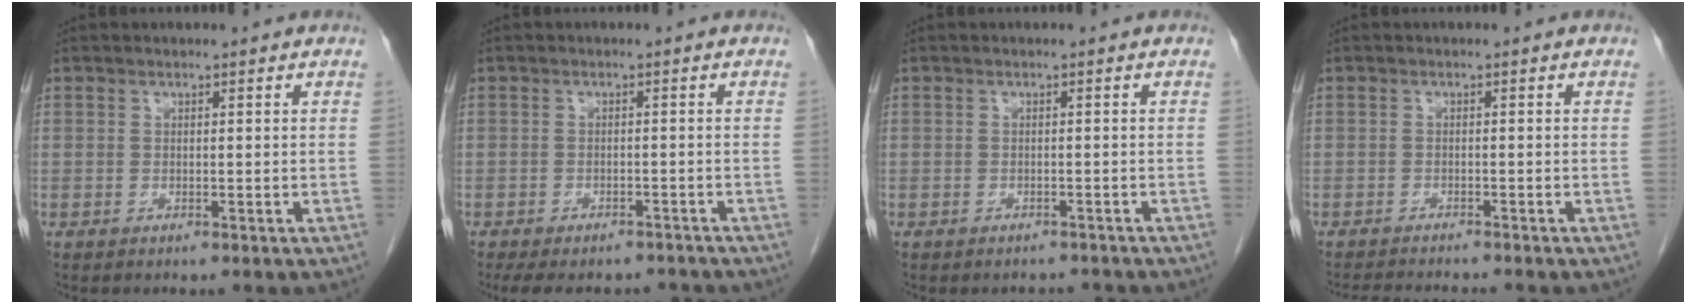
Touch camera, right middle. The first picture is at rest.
{"total": 10.4, "force": [-9.0, 3.9, 3.4], "torque": [-0.060, 0.003, -0.113]}
{"total": 2.2, "force": [-2.0, 0.9, -0.1], "torque": [0.002, 0.000, -0.027]}
{"total": 5.0, "force": [-4.8, 0.0, 1.5], "torque": [-0.021, -0.014, -0.075]}